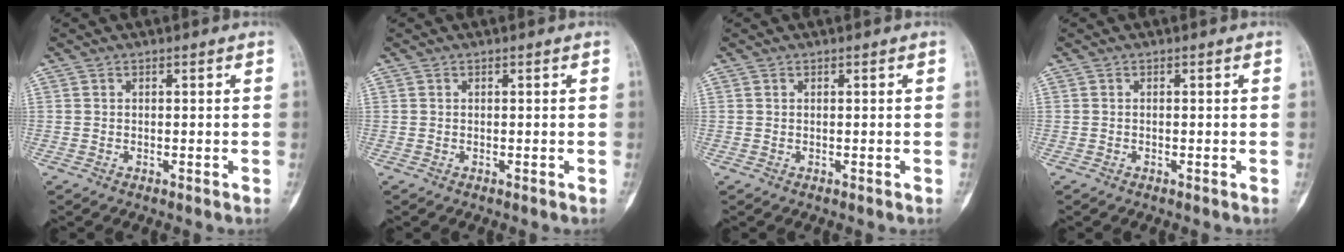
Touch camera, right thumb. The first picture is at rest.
{"total": 0.0}
{"total": 0.0}
{"total": 0.0}